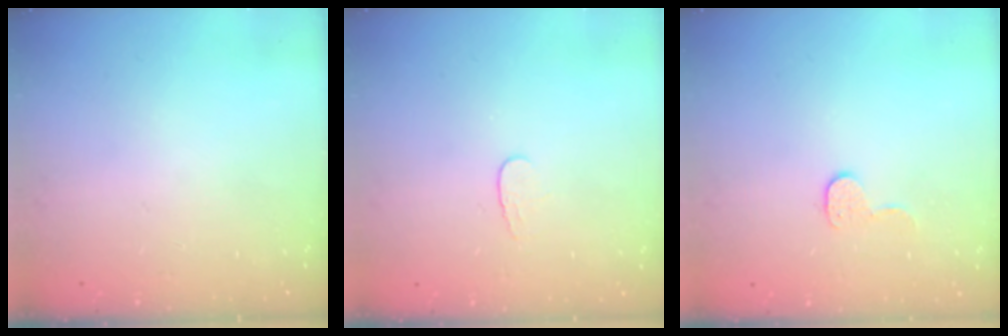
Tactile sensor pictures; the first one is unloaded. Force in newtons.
{"total": 3.6, "press": 3.5, "slide": 0.4}
{"total": 5.7, "press": 5.7, "slide": 0.3}